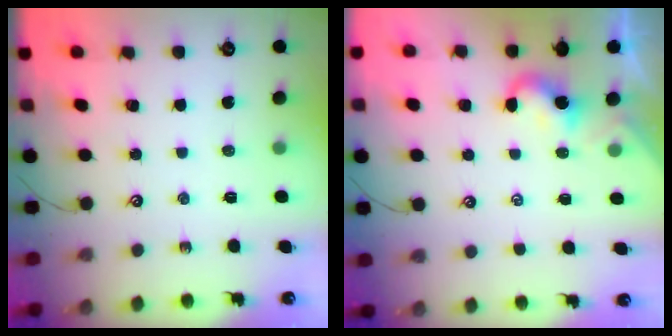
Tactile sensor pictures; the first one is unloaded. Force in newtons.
{"total": 1.2, "press": 1.2, "slide": 0.2}